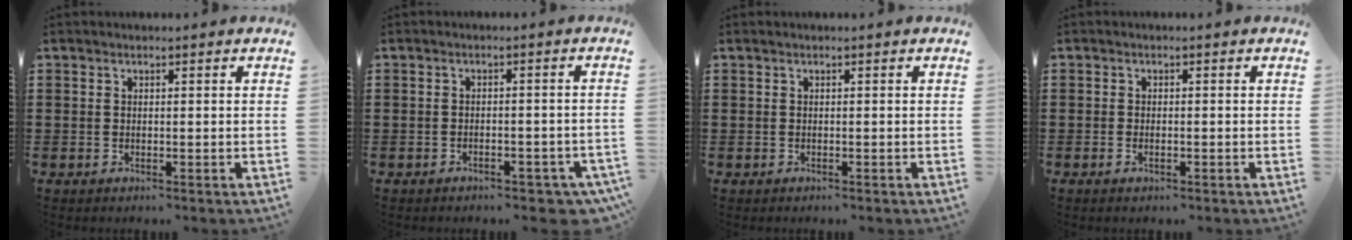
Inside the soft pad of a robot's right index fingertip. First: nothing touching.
{"total": 2.7, "force": [-2.5, 0.5, 1.0], "torque": [-0.020, 0.000, -0.049]}
{"total": 0.0}
{"total": 1.0, "force": [-0.5, 0.3, 0.8], "torque": [-0.016, -0.005, -0.009]}